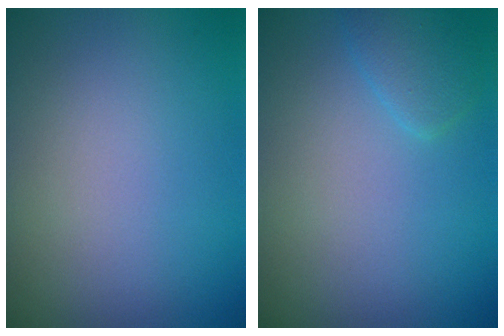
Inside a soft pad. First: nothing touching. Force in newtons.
{"total": 1.6, "press": 1.6, "slide": 0.1}